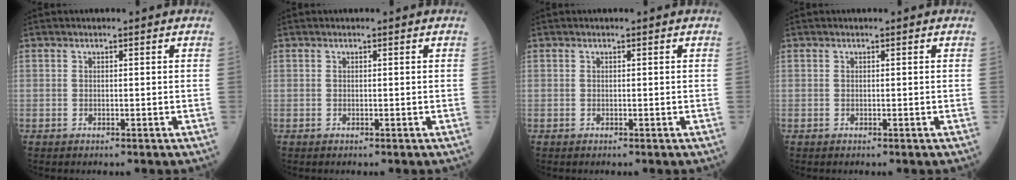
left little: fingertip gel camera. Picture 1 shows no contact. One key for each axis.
{"total": 0.0}
{"total": 0.0}
{"total": 0.0}